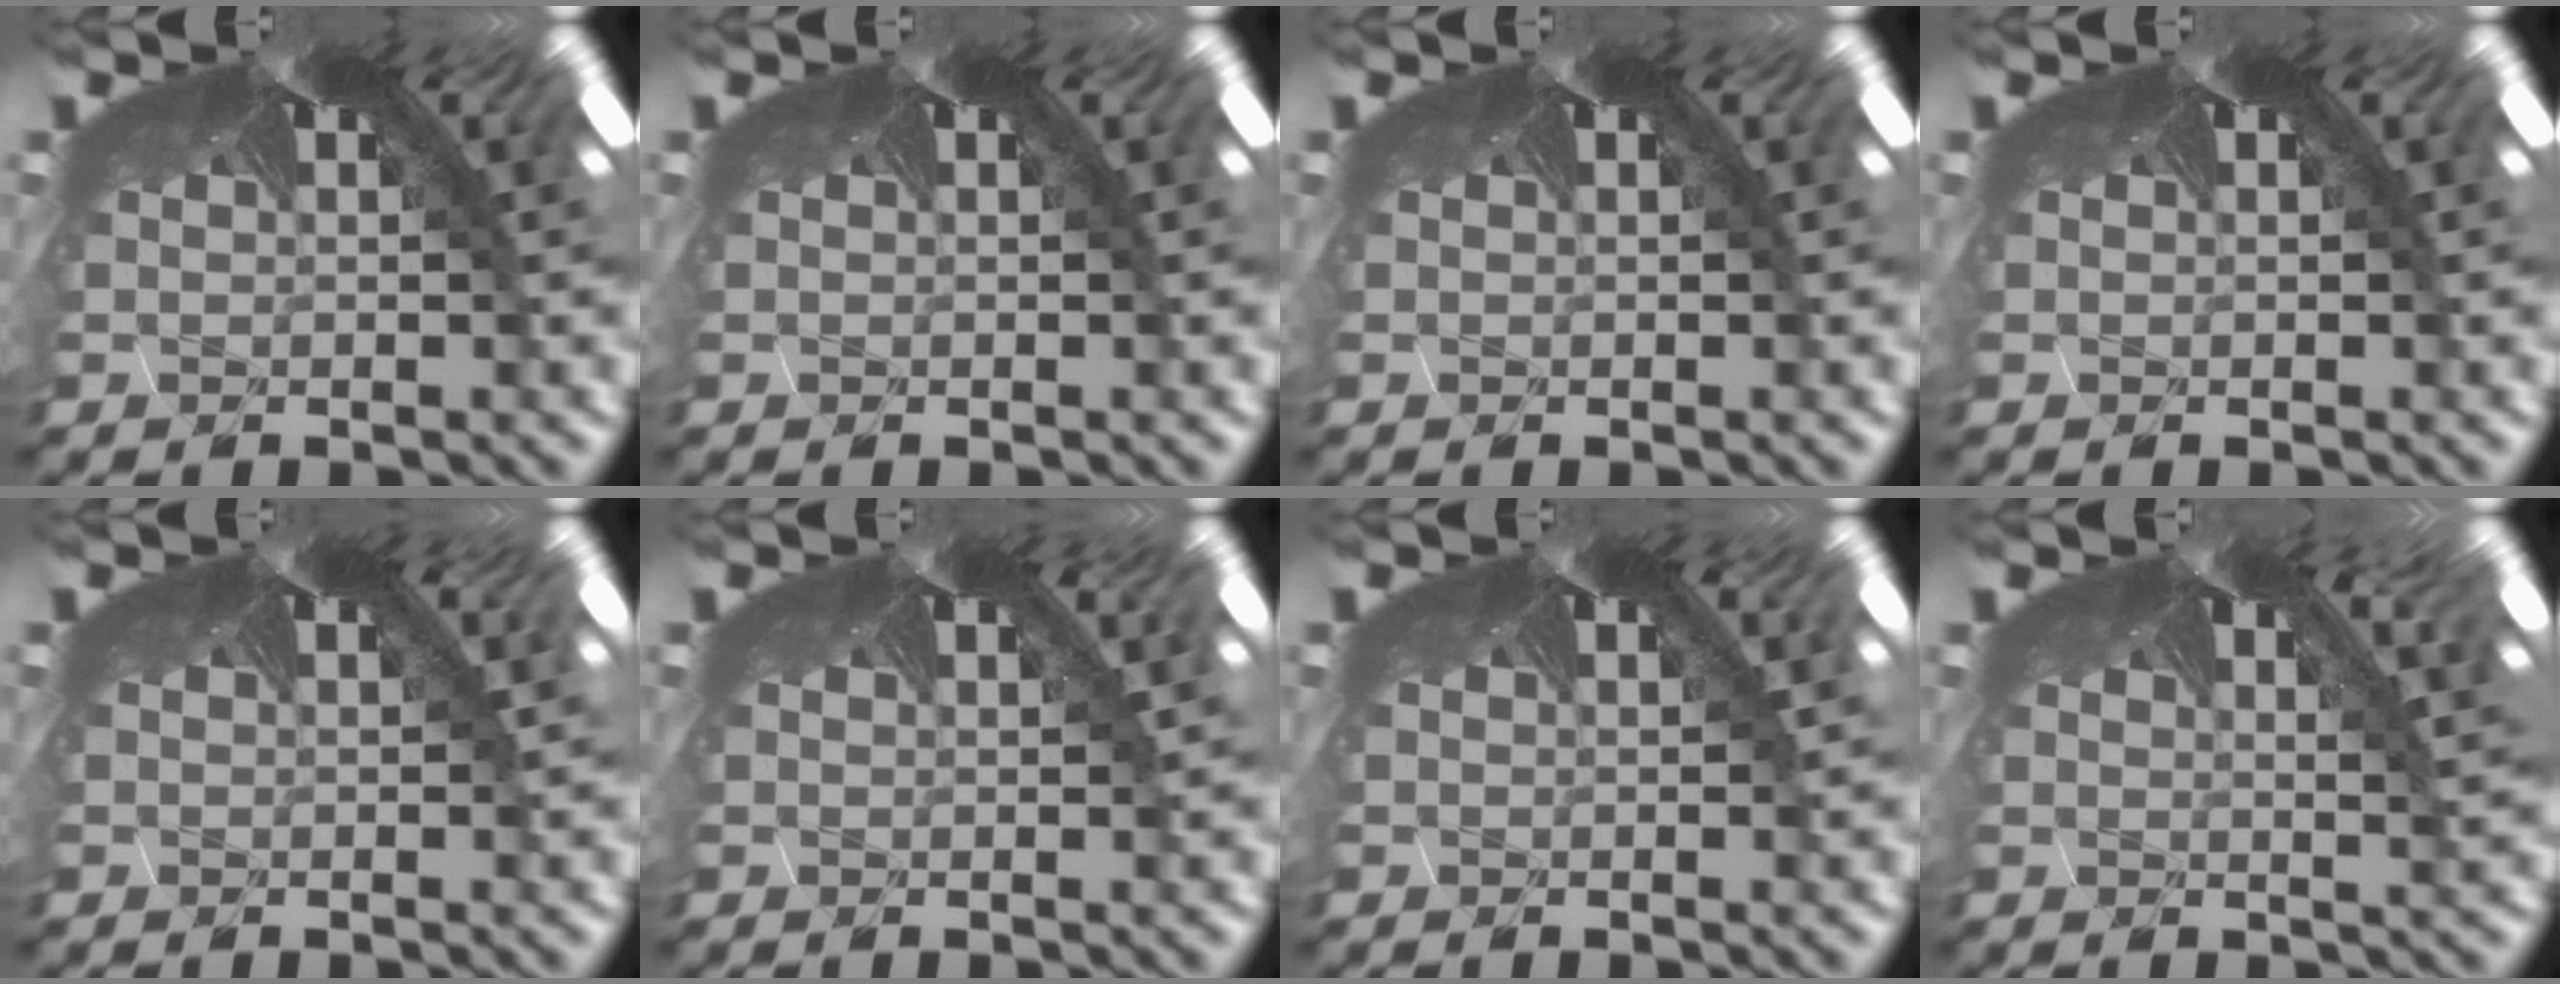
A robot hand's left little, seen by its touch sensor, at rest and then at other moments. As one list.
[{"total": 0.0}, {"total": 0.0}, {"total": 0.0}, {"total": 0.0}, {"total": 0.6, "force": [-0.2, -0.4, -0.4], "torque": [-0.001, 0.000, -0.002]}, {"total": 0.0}, {"total": 1.1, "force": [0.8, -0.7, -0.1], "torque": [-0.002, 0.000, 0.005]}]